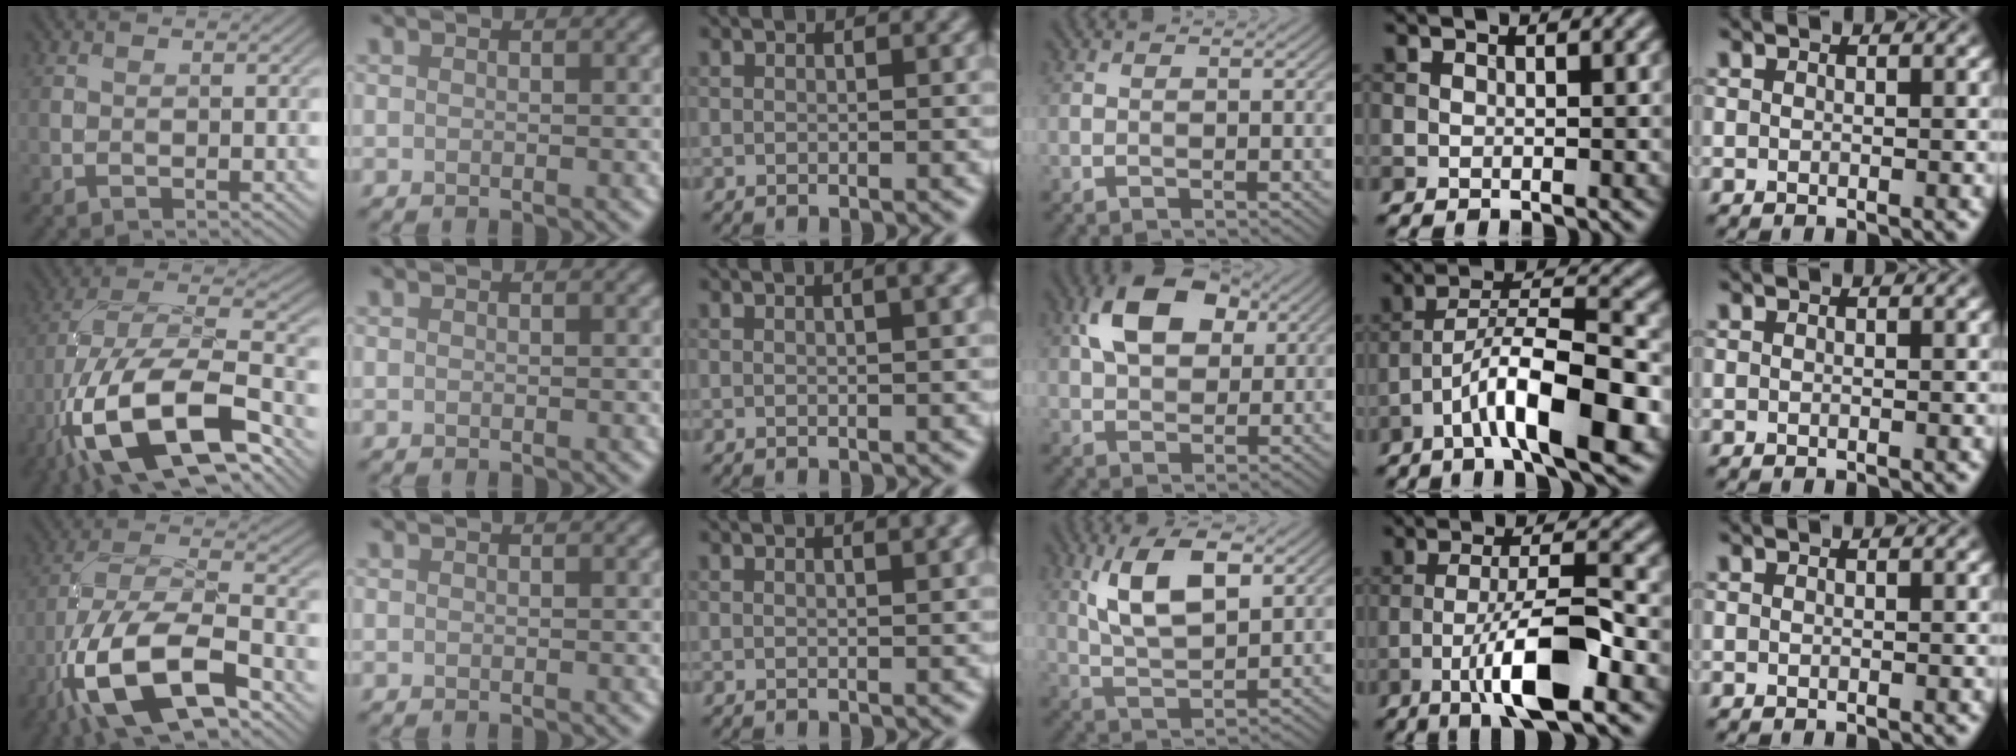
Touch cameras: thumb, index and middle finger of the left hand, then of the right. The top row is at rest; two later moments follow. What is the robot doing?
{"motion": "unscrew", "object": "medicine bottle"}